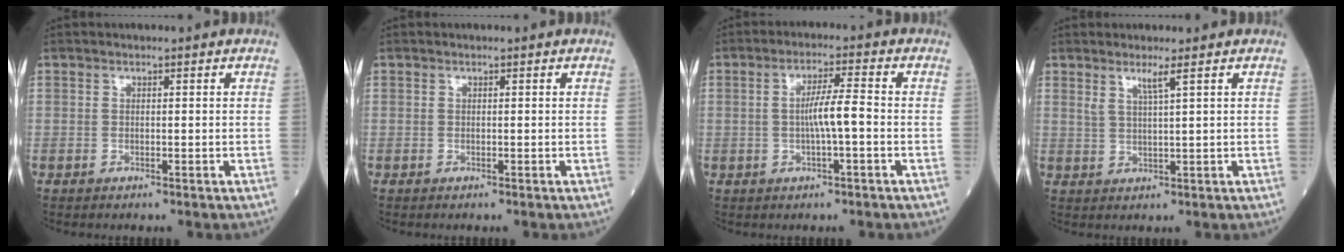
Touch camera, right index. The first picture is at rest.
{"total": 0.0}
{"total": 5.0, "force": [-0.6, 0.1, 4.9], "torque": [-0.091, 0.006, -0.011]}
{"total": 2.6, "force": [1.7, -0.5, 2.0], "torque": [-0.041, -0.009, 0.034]}